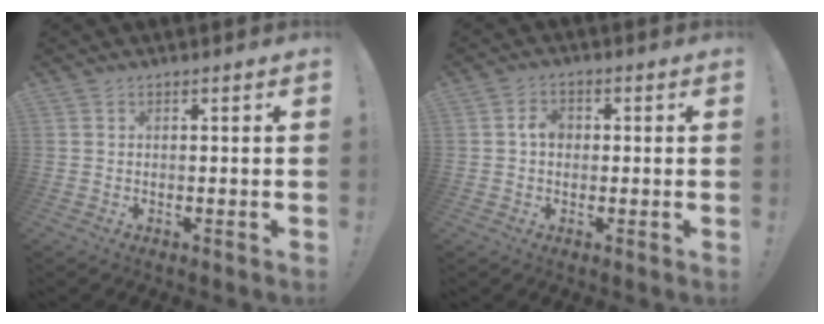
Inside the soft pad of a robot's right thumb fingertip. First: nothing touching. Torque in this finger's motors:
{"motor_torque": [0.44, 0.53, 0.20, 0.08, 0.00]}